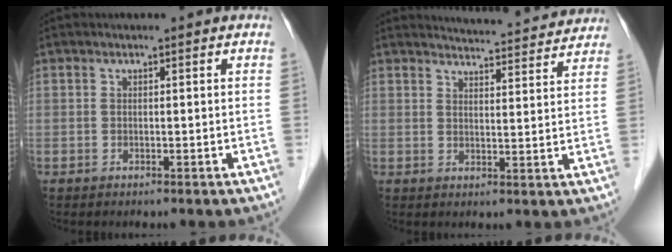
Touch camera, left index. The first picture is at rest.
{"total": 12.8, "force": [12.5, 1.4, 2.4], "torque": [-0.023, -0.009, 0.140]}